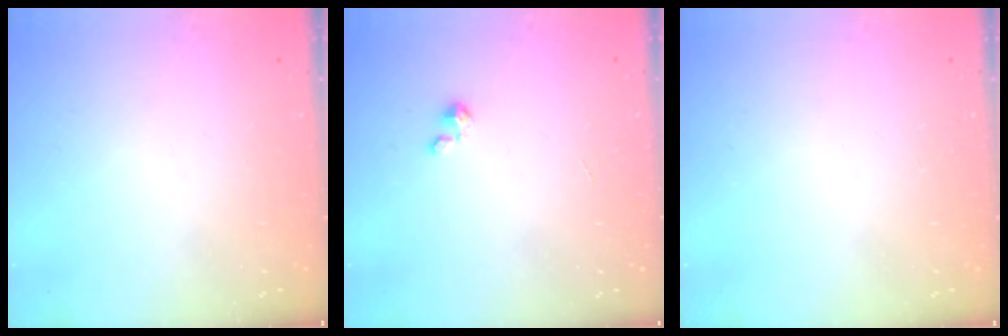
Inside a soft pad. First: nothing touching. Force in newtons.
{"total": 1.5, "press": 1.5, "slide": 0.1}
{"total": 0.0}